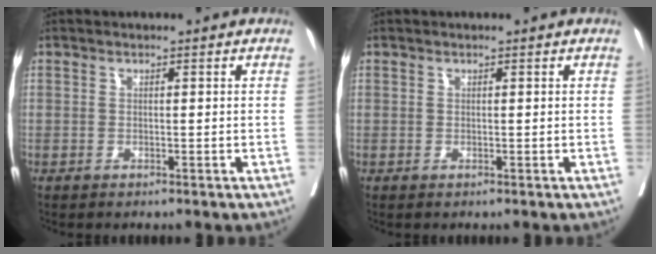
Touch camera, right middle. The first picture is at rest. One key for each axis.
{"total": 0.0}